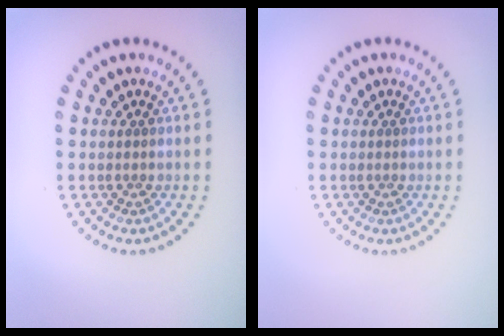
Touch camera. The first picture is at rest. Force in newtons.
{"total": 0.0}